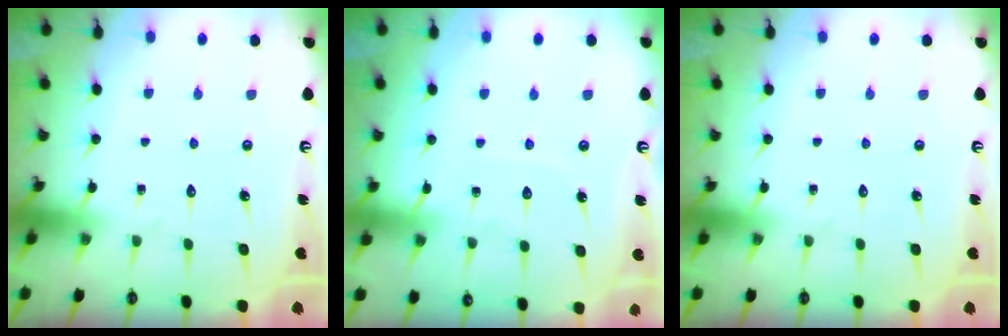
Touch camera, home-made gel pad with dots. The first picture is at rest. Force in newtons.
{"total": 3.6, "press": 3.6, "slide": 0.4}
{"total": 0.0}